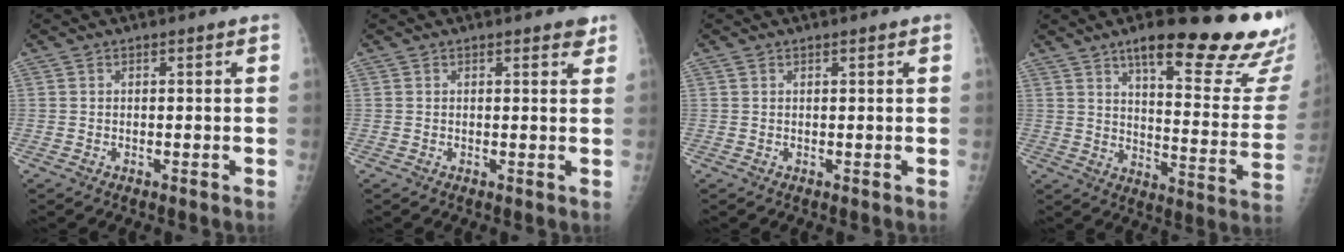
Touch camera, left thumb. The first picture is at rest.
{"total": 1.8, "force": [1.4, 0.7, 0.9], "torque": [0.000, -0.006, 0.012]}
{"total": 0.9, "force": [0.7, 0.2, 0.6], "torque": [-0.009, 0.001, 0.013]}
{"total": 25.5, "force": [17.1, 5.9, 18.0], "torque": [-0.203, -0.082, 0.232]}